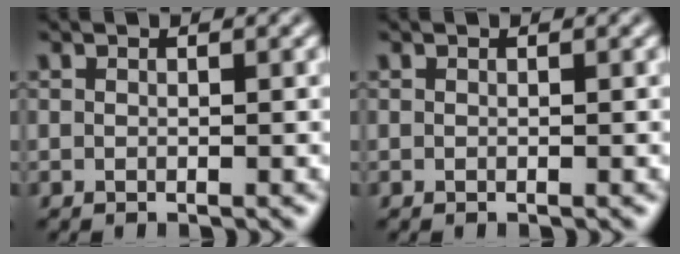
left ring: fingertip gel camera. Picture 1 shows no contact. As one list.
[{"total": 0.0}]